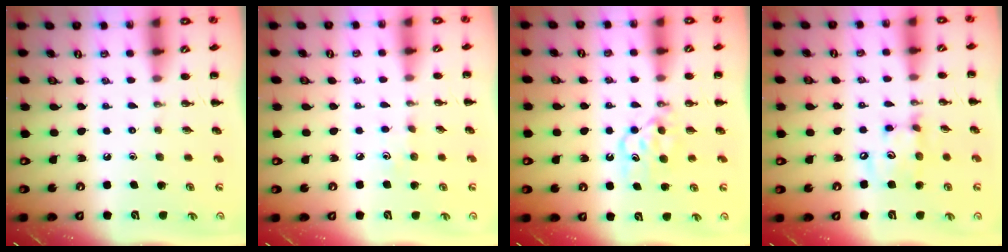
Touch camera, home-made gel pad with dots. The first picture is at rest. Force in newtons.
{"total": 3.7, "press": 3.6, "slide": 1.0}
{"total": 5.9, "press": 5.7, "slide": 1.4}
{"total": 8.1, "press": 8.1, "slide": 1.0}